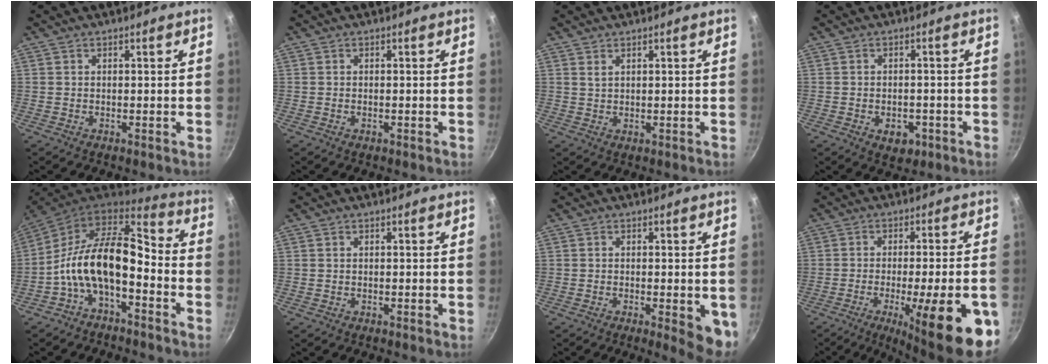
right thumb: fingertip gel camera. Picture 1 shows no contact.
{"total": 0.6, "force": [-0.3, 0.3, 0.4], "torque": [-0.006, 0.002, -0.005]}
{"total": 1.2, "force": [0.9, 0.5, 0.7], "torque": [-0.012, -0.006, 0.017]}
{"total": 5.0, "force": [-2.0, 3.3, 3.1], "torque": [-0.027, 0.010, -0.018]}
{"total": 15.8, "force": [-4.0, 8.4, 12.7], "torque": [-0.223, 0.064, -0.091]}
{"total": 0.0}
{"total": 6.3, "force": [-1.6, 1.8, 5.9], "torque": [-0.063, -0.003, -0.017]}
{"total": 19.6, "force": [-7.2, 4.5, 17.7], "torque": [-0.224, 0.014, -0.092]}